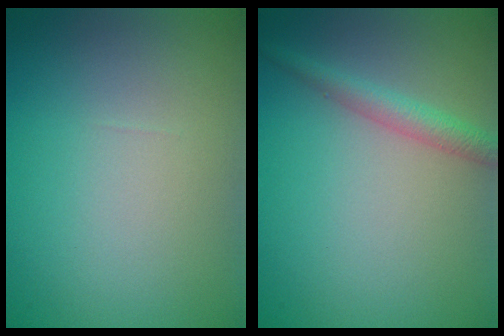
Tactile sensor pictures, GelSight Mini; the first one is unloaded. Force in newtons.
{"total": 2.2, "press": 2.2, "slide": 0.1}